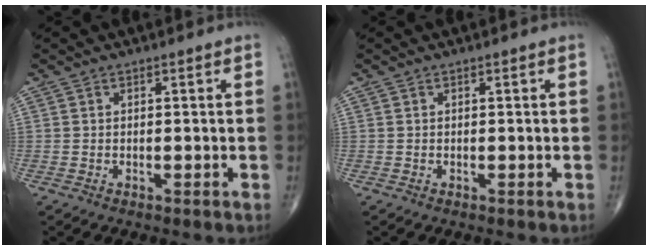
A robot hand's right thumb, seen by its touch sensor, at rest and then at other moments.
{"total": 0.0}